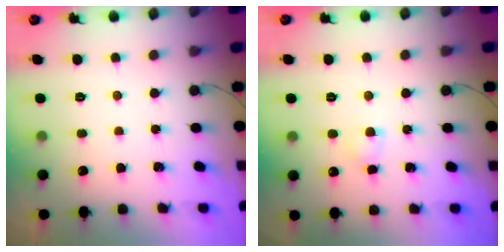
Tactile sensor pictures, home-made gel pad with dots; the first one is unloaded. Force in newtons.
{"total": 3.2, "press": 3.0, "slide": 1.1}